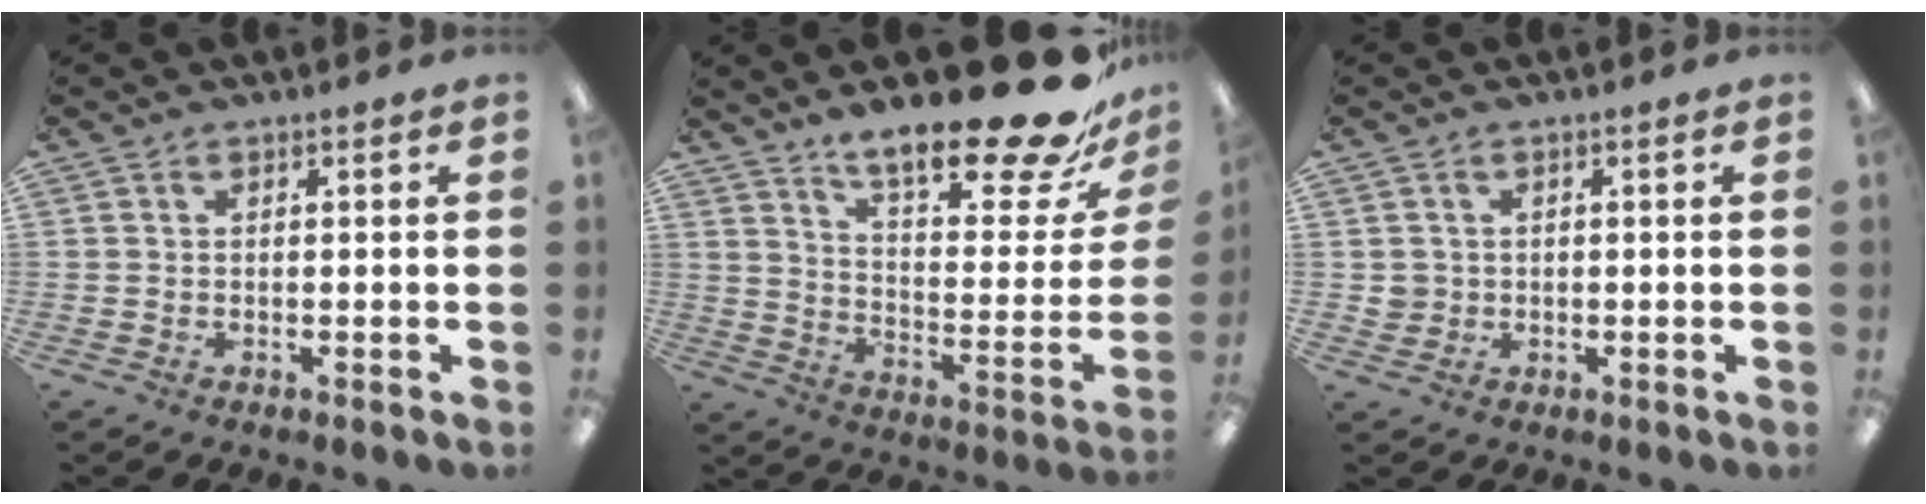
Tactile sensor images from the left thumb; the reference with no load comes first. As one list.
[{"total": 23.9, "force": [18.6, 5.6, 13.9], "torque": [-0.192, -0.140, 0.300]}, {"total": 2.5, "force": [0.3, 2.5, 0.2], "torque": [-0.008, 0.004, 0.005]}]